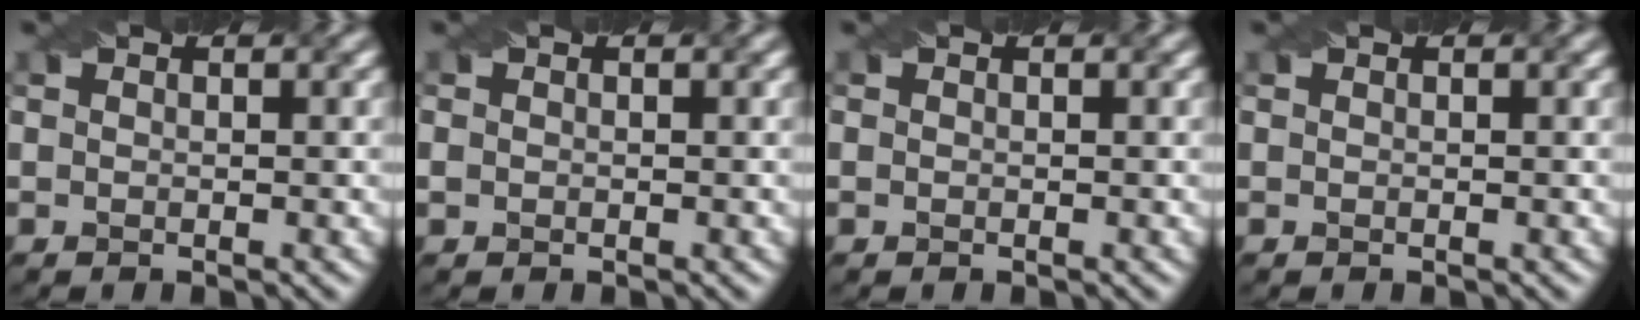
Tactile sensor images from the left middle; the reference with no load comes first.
{"total": 1.4, "force": [-0.8, -0.6, -0.9], "torque": [-0.004, -0.003, 0.014]}
{"total": 0.6, "force": [-0.3, -0.3, -0.4], "torque": [-0.002, -0.005, 0.005]}
{"total": 0.0}